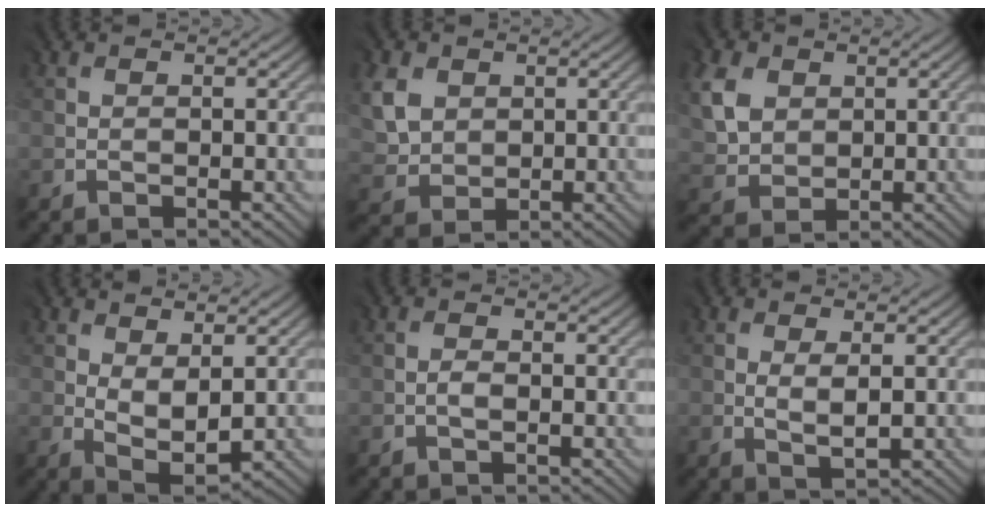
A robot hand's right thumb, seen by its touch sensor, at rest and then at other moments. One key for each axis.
{"total": 5.0, "fx": 1.7, "fy": 4.2, "fz": 2.1, "tx": -0.081, "ty": 0.002, "tz": 0.035}
{"total": 5.5, "fx": 2.0, "fy": 4.5, "fz": 2.4, "tx": -0.090, "ty": 0.005, "tz": 0.039}
{"total": 4.7, "fx": 0.9, "fy": 2.5, "fz": 3.8, "tx": -0.084, "ty": -0.009, "tz": 0.024}
{"total": 0.7, "fx": -0.5, "fy": 0.2, "fz": 0.5, "tx": -0.010, "ty": -0.001, "tz": -0.009}
{"total": 2.3, "fx": 0.3, "fy": 0.9, "fz": 2.1, "tx": -0.047, "ty": -0.006, "tz": 0.013}